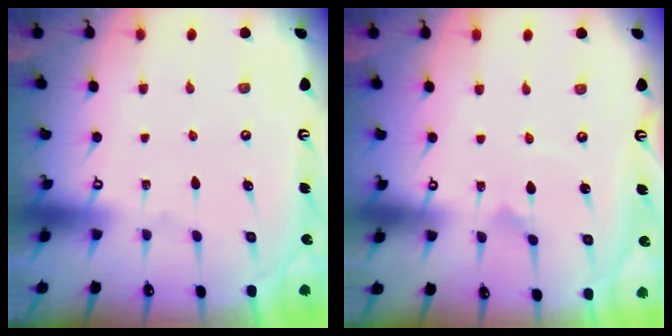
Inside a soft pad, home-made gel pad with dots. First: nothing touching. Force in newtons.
{"total": 1.2, "press": 1.2, "slide": 0.0}